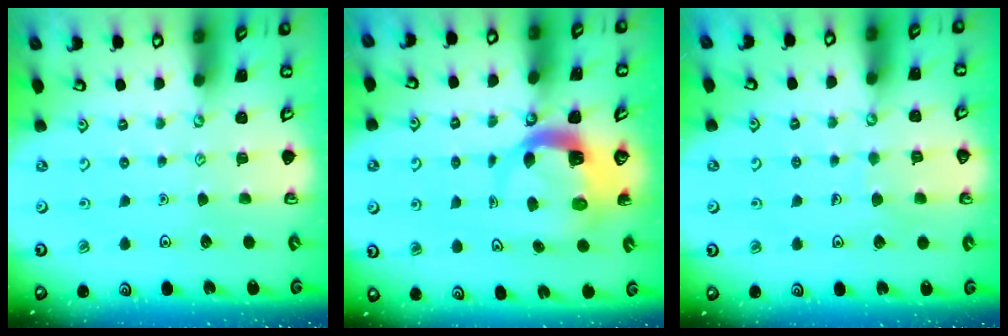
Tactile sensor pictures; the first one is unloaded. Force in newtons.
{"total": 5.3, "press": 5.3, "slide": 0.8}
{"total": 5.1, "press": 5.0, "slide": 0.4}